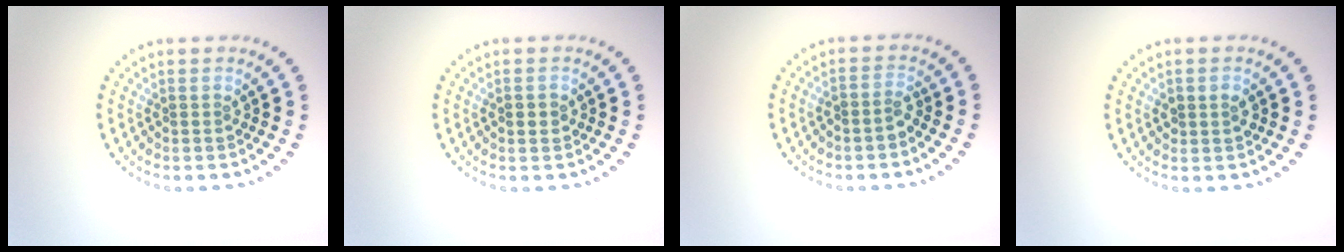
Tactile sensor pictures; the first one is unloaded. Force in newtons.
{"total": 1.4, "press": 1.4, "slide": 0.0}
{"total": 1.4, "press": 1.1, "slide": 0.8}
{"total": 1.5, "press": 1.5, "slide": 0.4}